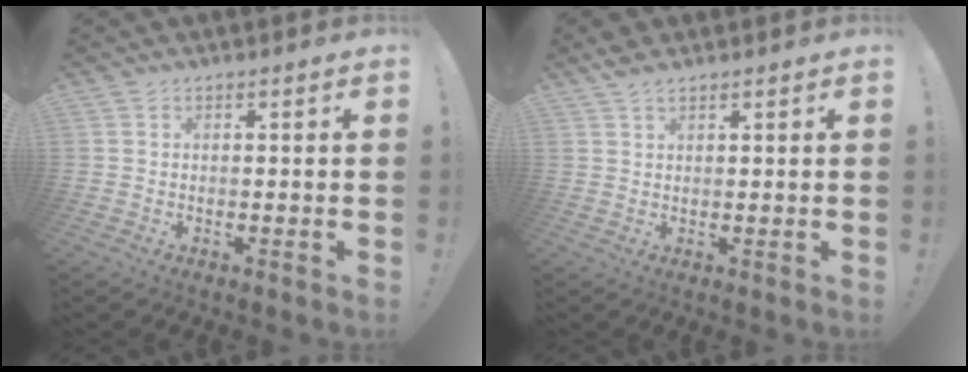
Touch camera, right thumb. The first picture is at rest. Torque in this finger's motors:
{"motor_torque": [0.19, 0.61, 0.42, 0.24, 0.12]}